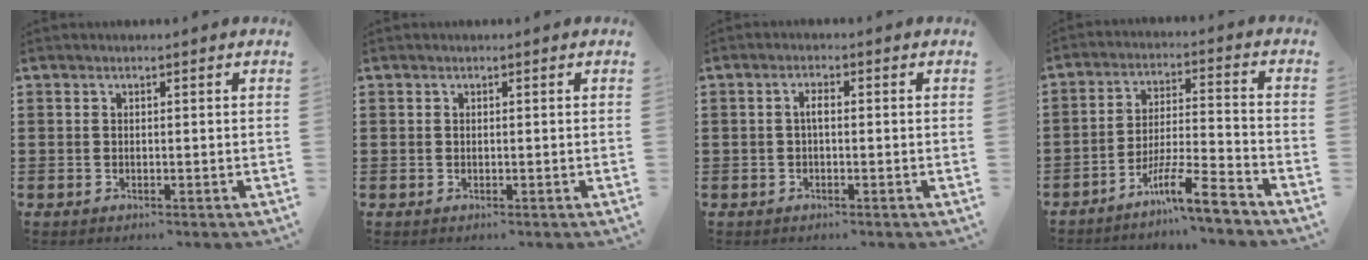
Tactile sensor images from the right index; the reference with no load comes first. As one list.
[{"total": 0.0}, {"total": 1.7, "force": [-0.2, 0.4, 1.6], "torque": [-0.031, 0.003, -0.006]}, {"total": 9.2, "force": [-7.1, 0.8, 5.8], "torque": [-0.108, 0.004, -0.137]}]